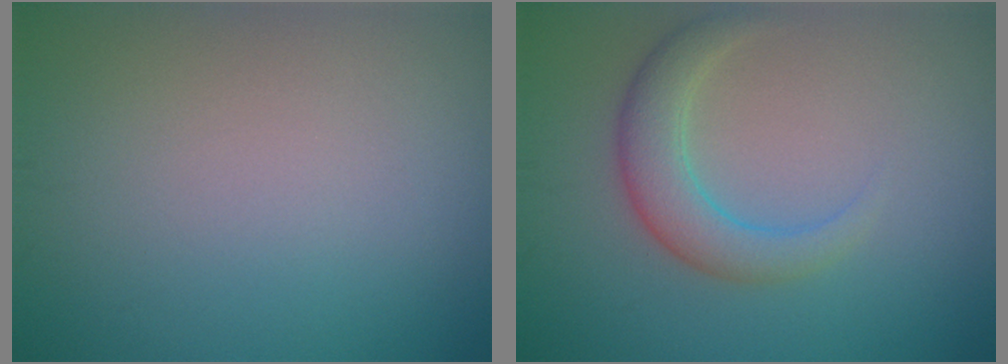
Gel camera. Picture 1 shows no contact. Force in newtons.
{"total": 3.5, "press": 3.5, "slide": 0.2}